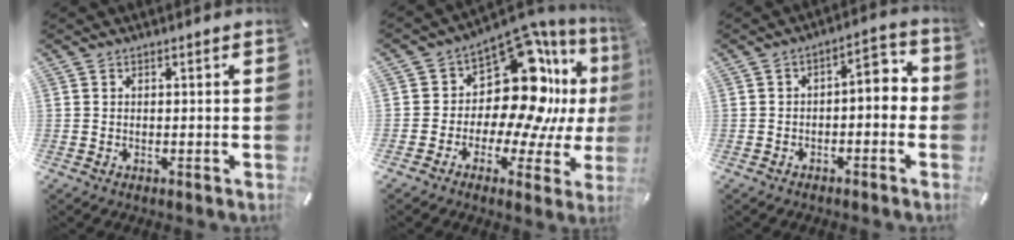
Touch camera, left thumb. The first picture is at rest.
{"total": 18.1, "force": [6.5, 11.2, 12.6], "torque": [-0.174, -0.081, 0.106]}
{"total": 5.2, "force": [-0.8, 2.9, 4.3], "torque": [-0.060, 0.001, -0.028]}